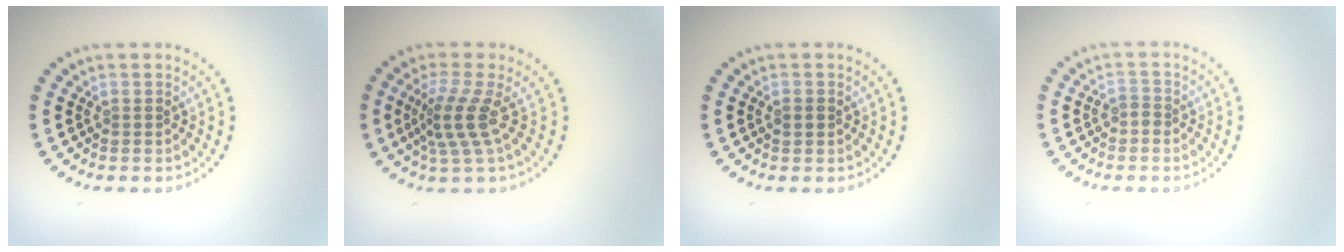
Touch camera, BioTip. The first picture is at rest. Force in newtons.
{"total": 3.4, "press": 2.4, "slide": 2.4}
{"total": 0.7, "press": 0.7, "slide": 0.1}
{"total": 1.1, "press": 0.9, "slide": 0.6}